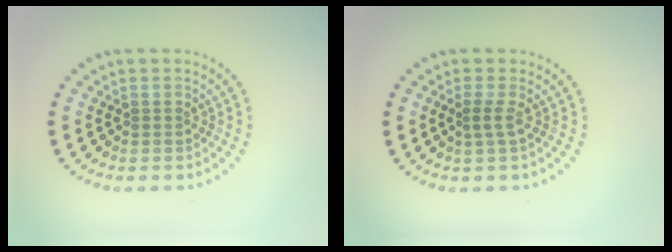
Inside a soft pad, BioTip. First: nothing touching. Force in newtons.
{"total": 1.1, "press": 0.8, "slide": 0.7}